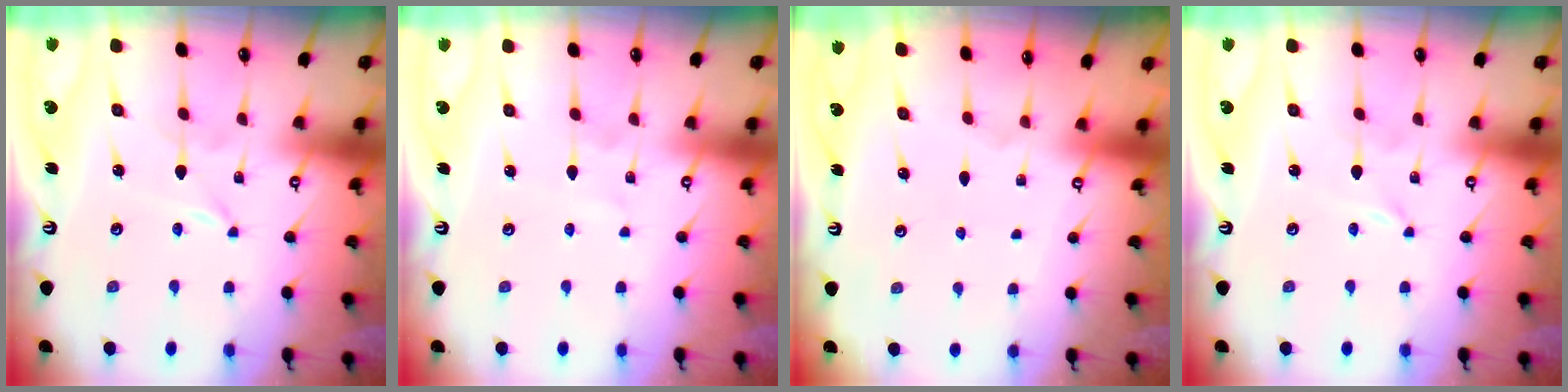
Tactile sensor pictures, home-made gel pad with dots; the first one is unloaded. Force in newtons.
{"total": 2.2, "press": 2.1, "slide": 0.3}
{"total": 0.0}
{"total": 0.0}